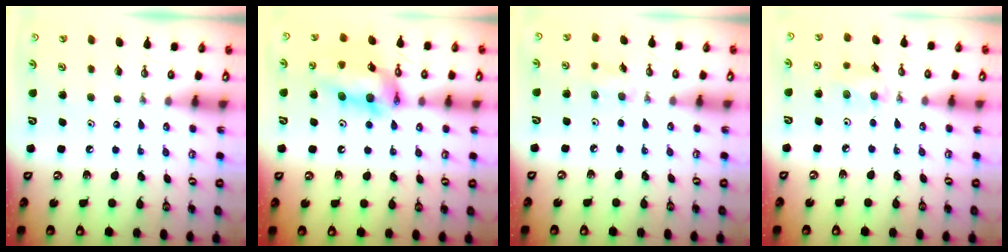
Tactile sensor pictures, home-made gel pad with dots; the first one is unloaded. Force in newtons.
{"total": 15.6, "press": 15.5, "slide": 1.2}
{"total": 6.3, "press": 6.2, "slide": 1.3}
{"total": 6.4, "press": 6.3, "slide": 1.1}